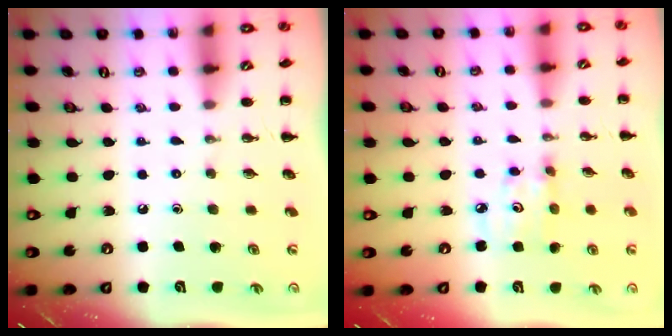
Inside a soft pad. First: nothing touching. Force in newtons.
{"total": 3.6, "press": 3.6, "slide": 0.5}